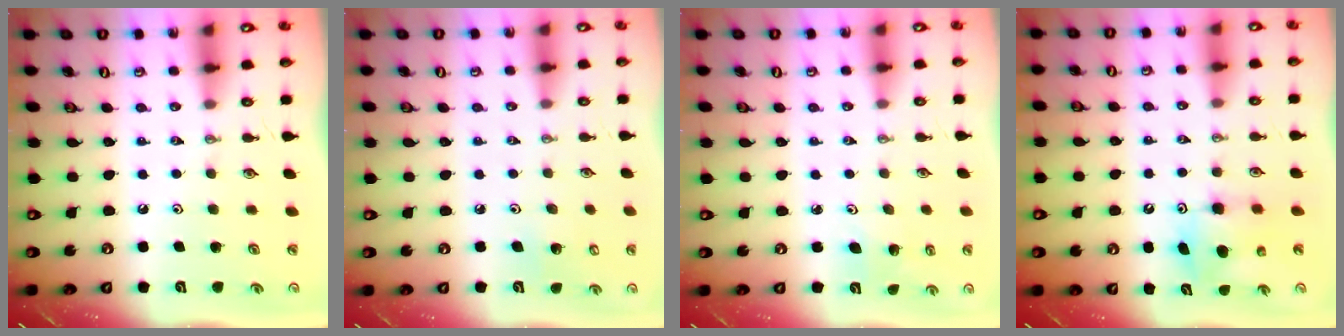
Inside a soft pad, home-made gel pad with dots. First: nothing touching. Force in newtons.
{"total": 4.6, "press": 4.5, "slide": 0.3}
{"total": 4.8, "press": 4.6, "slide": 1.3}
{"total": 7.2, "press": 7.2, "slide": 0.4}